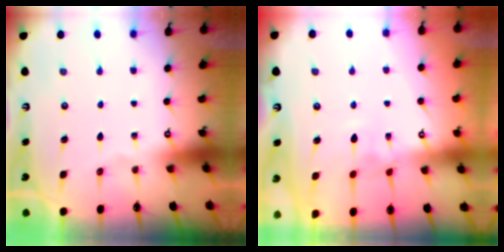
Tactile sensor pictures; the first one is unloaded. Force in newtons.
{"total": 3.1, "press": 3.1, "slide": 0.2}